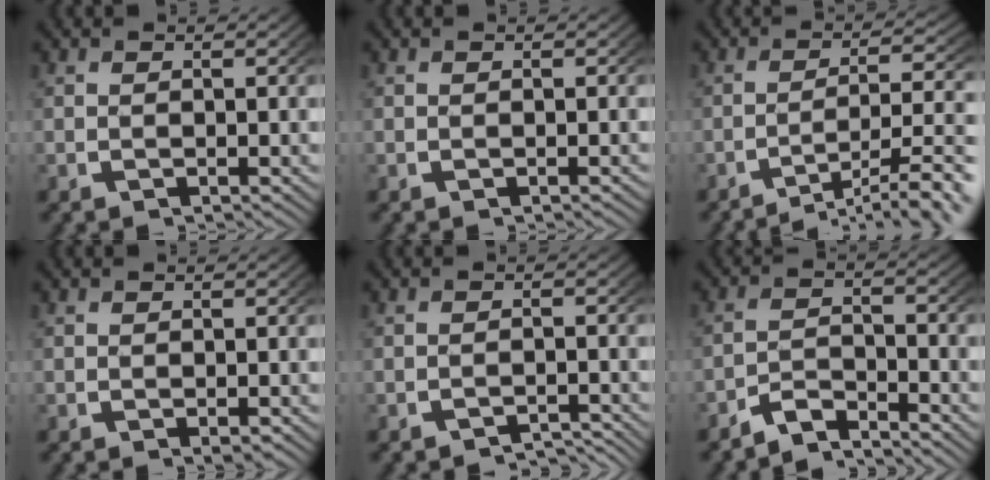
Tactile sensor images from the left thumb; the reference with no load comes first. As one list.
[{"total": 0.0}, {"total": 6.8, "force": [-3.6, 2.9, 5.0], "torque": [-0.075, -0.014, -0.046]}, {"total": 0.8, "force": [-0.1, 0.4, 0.6], "torque": [-0.009, -0.004, 0.003]}, {"total": 2.8, "force": [-2.6, 0.6, 0.8], "torque": [-0.008, -0.007, -0.037]}, {"total": 3.6, "force": [-2.9, 1.2, 1.6], "torque": [-0.023, -0.004, -0.057]}]